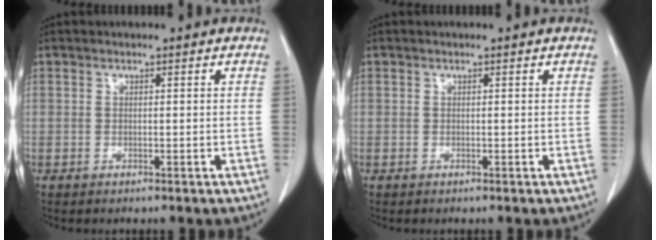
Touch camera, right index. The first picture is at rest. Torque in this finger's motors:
{"motor_torque": [0.00, 0.00, 0.00, 0.00]}